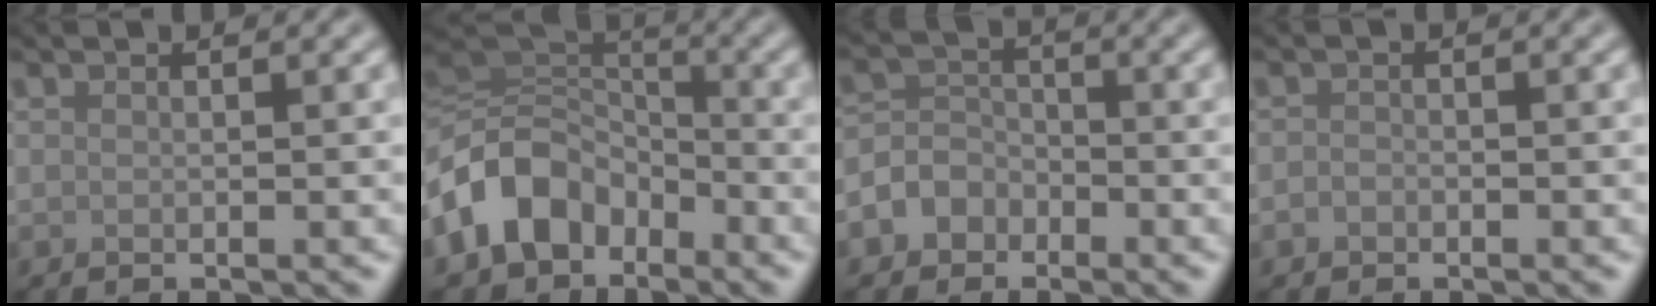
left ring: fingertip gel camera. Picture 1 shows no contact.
{"total": 8.1, "force": [-4.3, 5.7, 3.7], "torque": [-0.064, 0.006, -0.097]}
{"total": 4.0, "force": [-2.3, 3.2, 0.9], "torque": [0.003, 0.002, -0.056]}
{"total": 0.9, "force": [-0.5, 0.7, 0.2], "torque": [-0.004, -0.001, -0.011]}